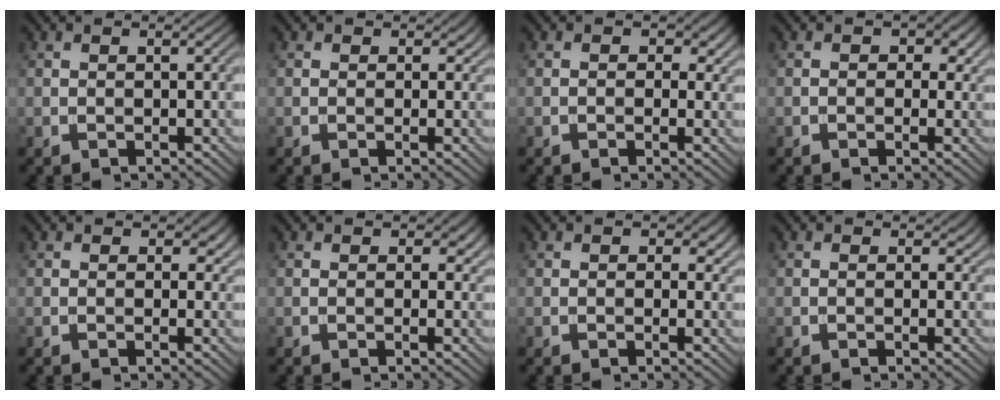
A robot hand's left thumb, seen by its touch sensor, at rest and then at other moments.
{"total": 1.4, "force": [0.4, 1.2, 0.4], "torque": [-0.010, -0.005, 0.004]}
{"total": 2.2, "force": [0.4, 1.8, 1.3], "torque": [-0.023, -0.006, -0.001]}
{"total": 2.6, "force": [0.5, 2.2, 1.4], "torque": [-0.021, 0.000, 0.000]}
{"total": 2.0, "force": [0.7, 1.6, 0.9], "torque": [-0.021, -0.007, 0.007]}
{"total": 1.9, "force": [0.8, 1.5, 0.9], "torque": [-0.021, -0.006, 0.008]}
{"total": 2.2, "force": [0.7, 1.8, 1.1], "torque": [-0.024, -0.007, 0.005]}
{"total": 1.0, "force": [0.2, 0.9, 0.5], "torque": [-0.010, -0.005, 0.001]}